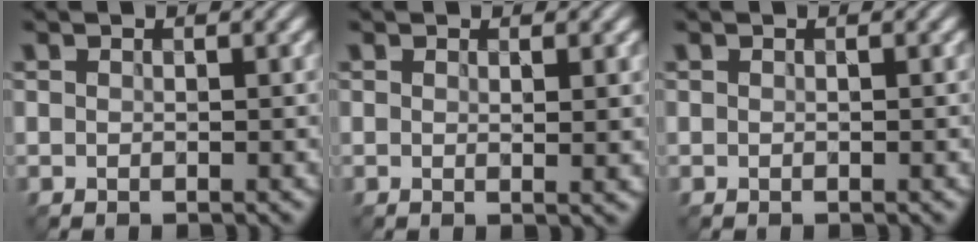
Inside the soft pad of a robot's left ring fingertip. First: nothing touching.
{"total": 1.8, "force": [0.4, 0.5, 1.7], "torque": [-0.019, 0.000, 0.003]}
{"total": 0.0}